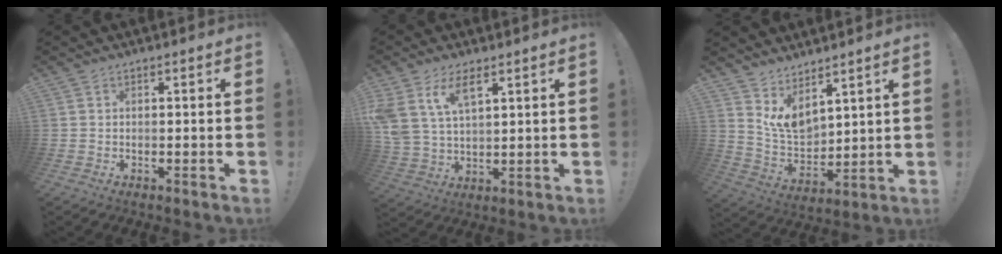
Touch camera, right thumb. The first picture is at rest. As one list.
[{"total": 10.1, "force": [5.7, 5.2, 6.4], "torque": [-0.149, -0.019, 0.107]}, {"total": 8.6, "force": [6.2, 4.5, 3.9], "torque": [-0.078, -0.062, 0.126]}]